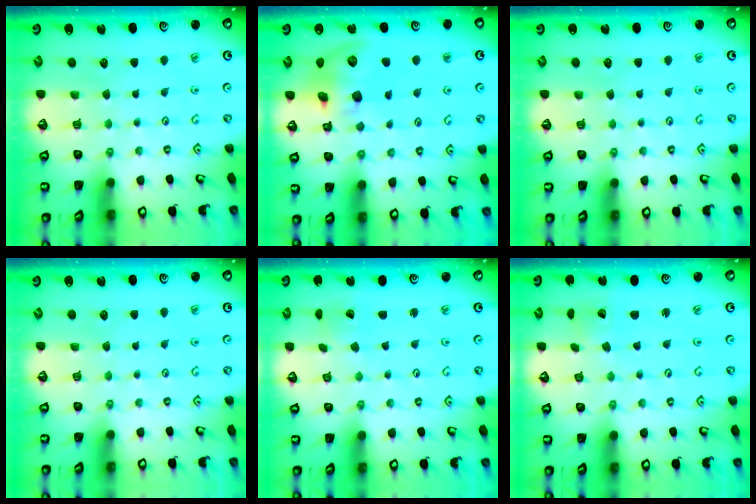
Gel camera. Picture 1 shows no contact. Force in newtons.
{"total": 11.9, "press": 11.8, "slide": 1.8}
{"total": 0.0}
{"total": 0.0}
{"total": 1.5, "press": 1.5, "slide": 0.1}
{"total": 1.9, "press": 1.9, "slide": 0.1}